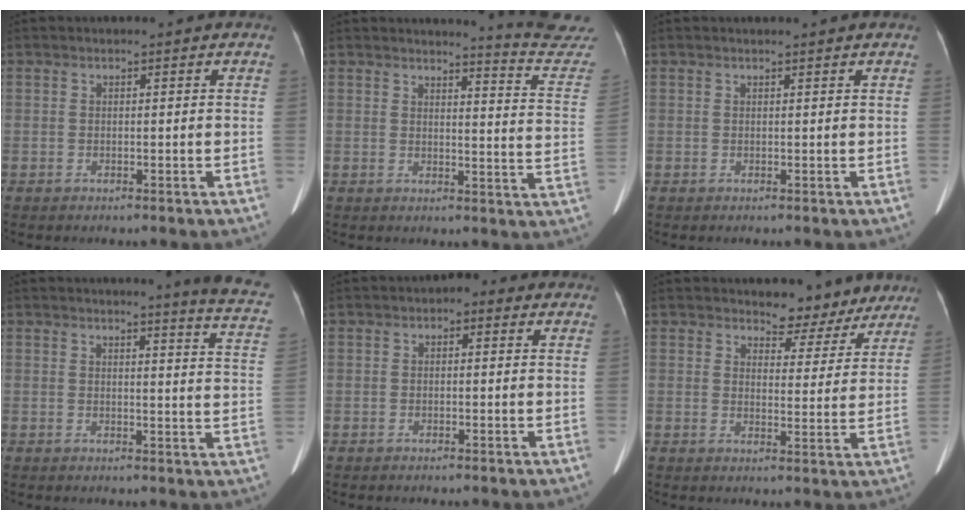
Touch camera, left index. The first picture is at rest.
{"total": 12.3, "force": [12.2, -1.8, 0.0], "torque": [-0.001, -0.131, 0.119]}
{"total": 1.5, "force": [1.4, -0.2, 0.5], "torque": [-0.010, 0.014, 0.022]}
{"total": 9.2, "force": [8.2, -0.8, 4.0], "torque": [-0.037, -0.057, 0.068]}
{"total": 1.4, "force": [0.2, 1.0, 1.0], "torque": [-0.011, 0.013, -0.002]}
{"total": 6.6, "force": [6.0, 2.6, 0.9], "torque": [-0.002, -0.008, 0.074]}